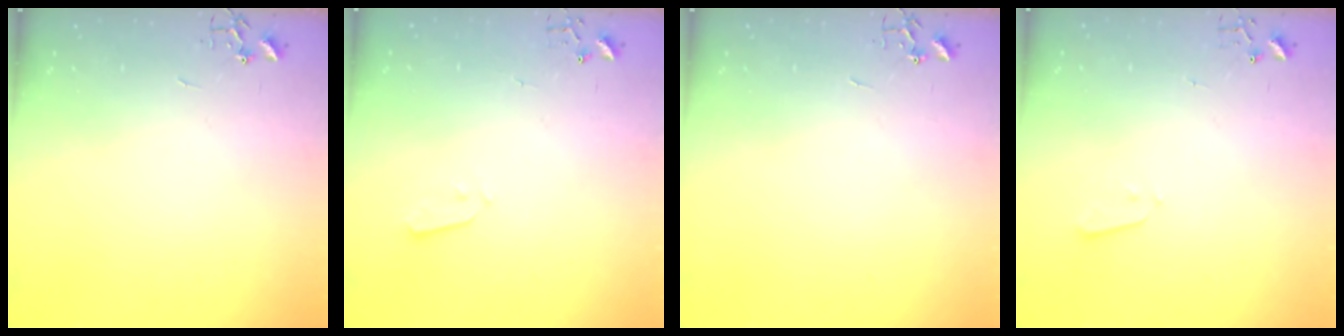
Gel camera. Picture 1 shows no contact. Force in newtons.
{"total": 3.0, "press": 3.0, "slide": 0.3}
{"total": 0.0}
{"total": 2.1, "press": 2.1, "slide": 0.3}